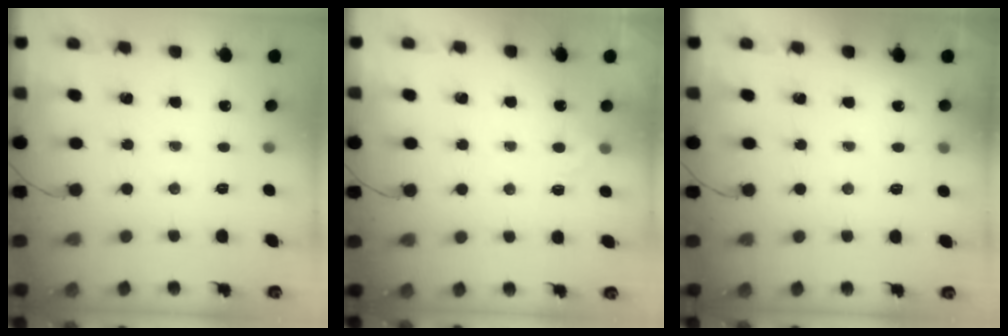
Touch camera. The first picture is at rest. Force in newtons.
{"total": 3.7, "press": 3.5, "slide": 1.2}
{"total": 5.8, "press": 5.6, "slide": 1.6}